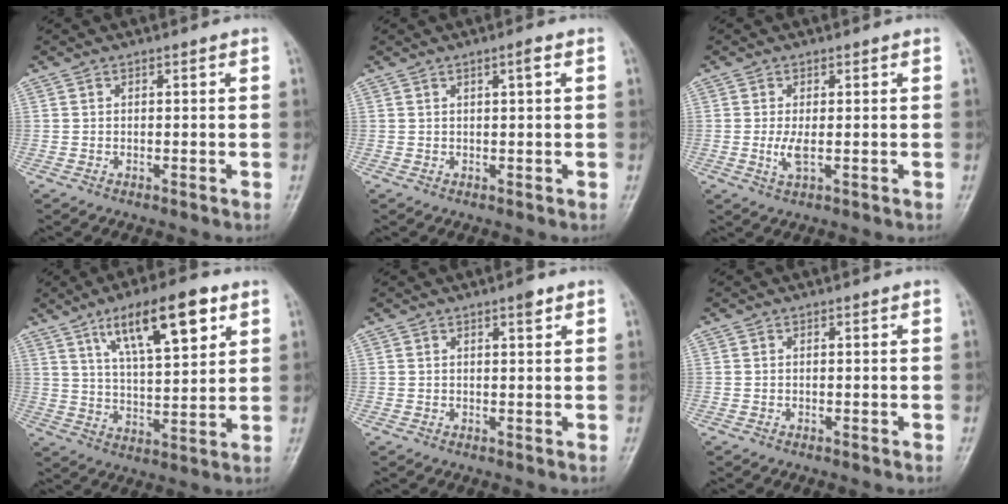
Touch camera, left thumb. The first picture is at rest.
{"total": 1.8, "force": [0.8, 0.2, 1.6], "torque": [-0.028, -0.001, 0.013]}
{"total": 2.8, "force": [-0.2, 0.9, 2.7], "torque": [-0.063, -0.010, -0.001]}
{"total": 15.1, "force": [7.7, 4.9, 12.0], "torque": [-0.174, -0.028, 0.130]}
{"total": 2.0, "force": [1.3, 0.5, 1.5], "torque": [-0.019, -0.005, 0.017]}
{"total": 0.0}